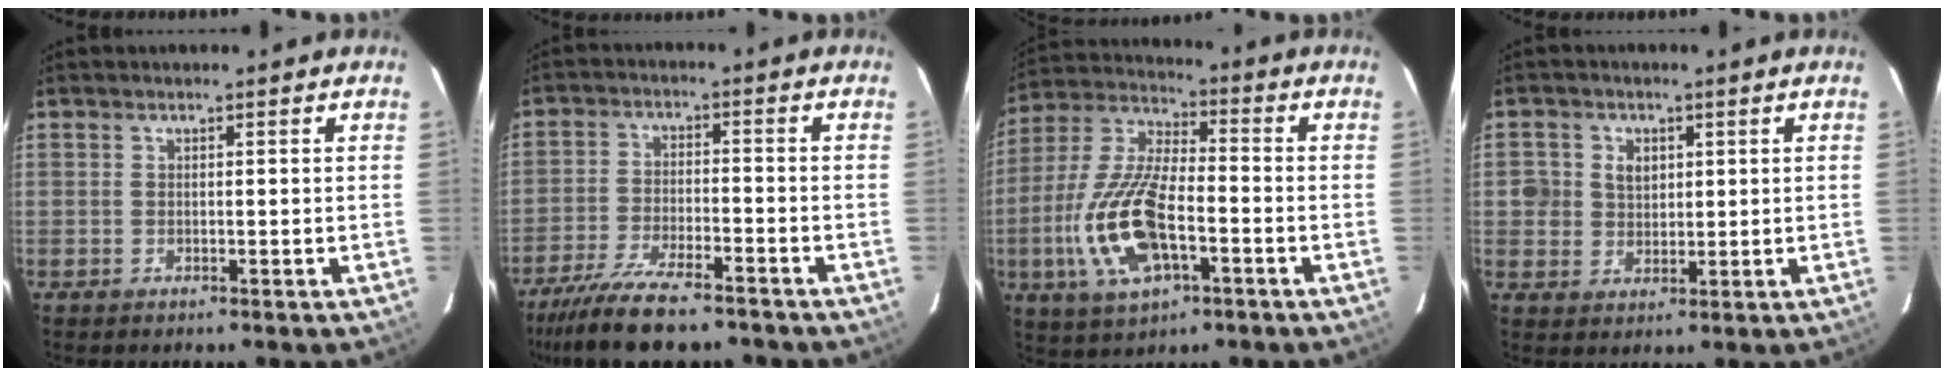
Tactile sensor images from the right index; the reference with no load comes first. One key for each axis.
{"total": 14.6, "fx": -12.0, "fy": 3.4, "fz": 7.8, "tx": -0.172, "ty": -0.029, "tz": -0.203}
{"total": 17.3, "fx": -5.1, "fy": 7.2, "fz": 14.8, "tx": -0.325, "ty": -0.007, "tz": -0.095}
{"total": 4.7, "fx": 0.9, "fy": 4.4, "fz": 1.4, "tx": -0.024, "ty": 0.015, "tz": 0.018}